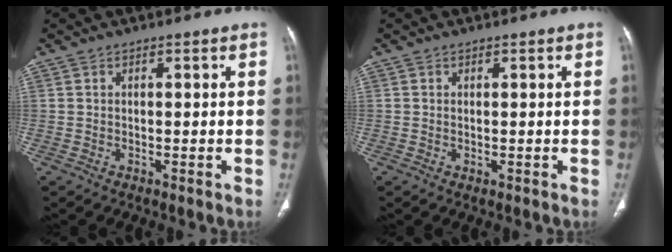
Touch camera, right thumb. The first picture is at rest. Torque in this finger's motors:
{"motor_torque": [-0.31, 0.47, -0.40, 0.17, -0.06]}